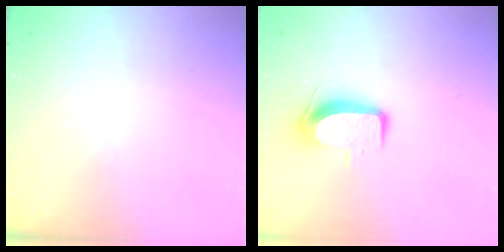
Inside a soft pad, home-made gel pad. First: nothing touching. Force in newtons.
{"total": 9.3, "press": 9.3, "slide": 1.1}